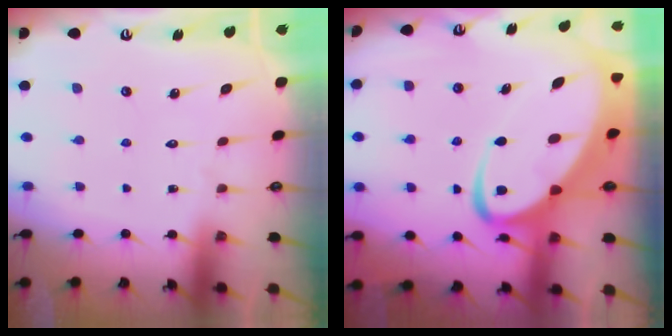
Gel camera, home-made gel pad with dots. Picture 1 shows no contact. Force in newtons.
{"total": 9.7, "press": 9.6, "slide": 1.1}